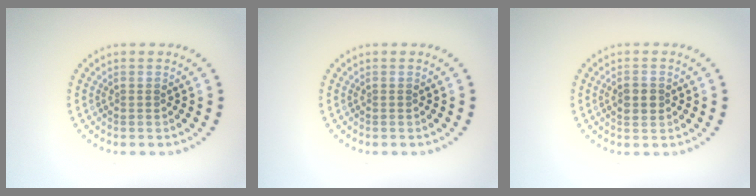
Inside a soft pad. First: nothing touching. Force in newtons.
{"total": 0.0}
{"total": 2.3, "press": 2.3, "slide": 0.1}